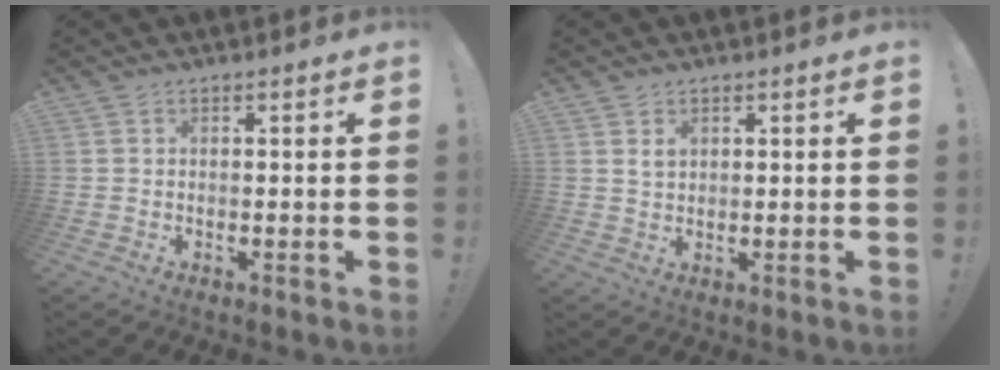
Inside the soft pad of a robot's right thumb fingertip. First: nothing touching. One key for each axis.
{"total": 2.2, "fx": 1.2, "fy": 1.3, "fz": 1.2, "tx": -0.012, "ty": -0.005, "tz": 0.019}